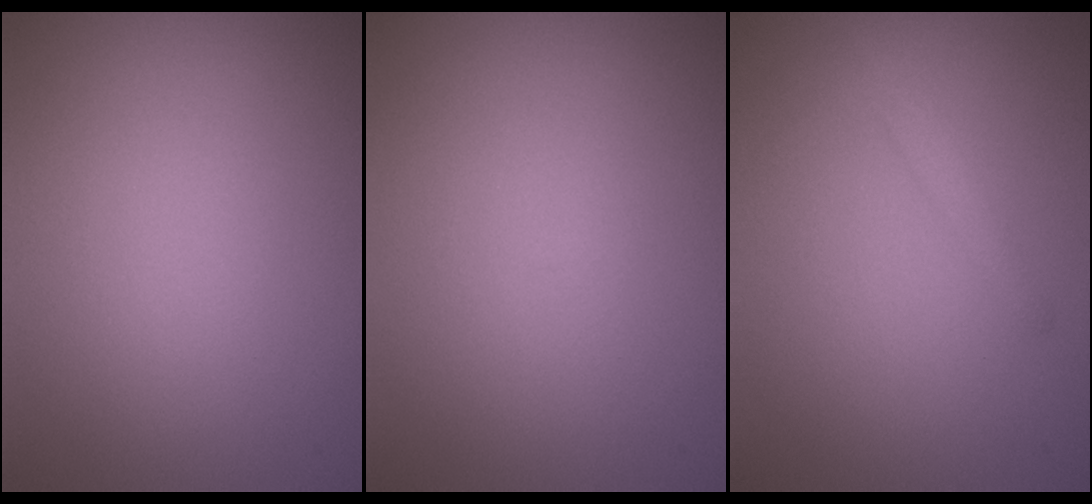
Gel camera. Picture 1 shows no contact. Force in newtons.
{"total": 0.0}
{"total": 1.5, "press": 1.5, "slide": 0.1}